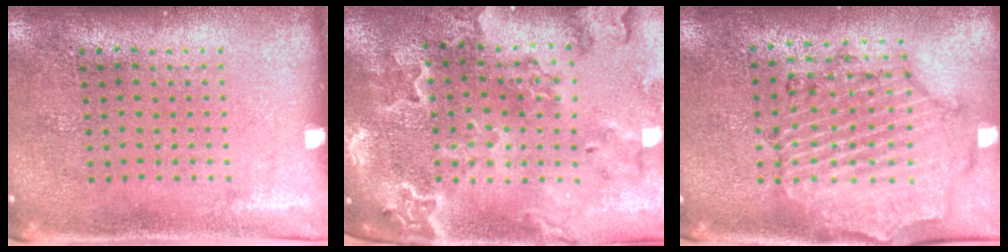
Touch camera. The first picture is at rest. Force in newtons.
{"total": 2.4, "press": 2.3, "slide": 0.7}
{"total": 1.6, "press": 1.6, "slide": 0.4}